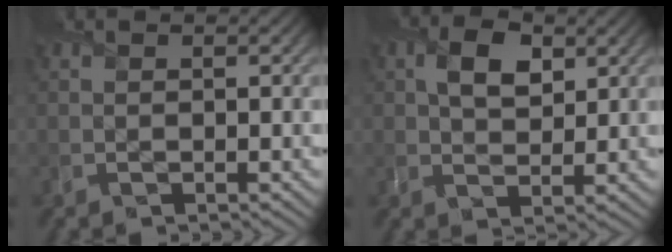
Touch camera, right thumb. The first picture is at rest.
{"total": 4.7, "force": [1.9, 3.0, 3.2], "torque": [-0.061, 0.002, 0.031]}